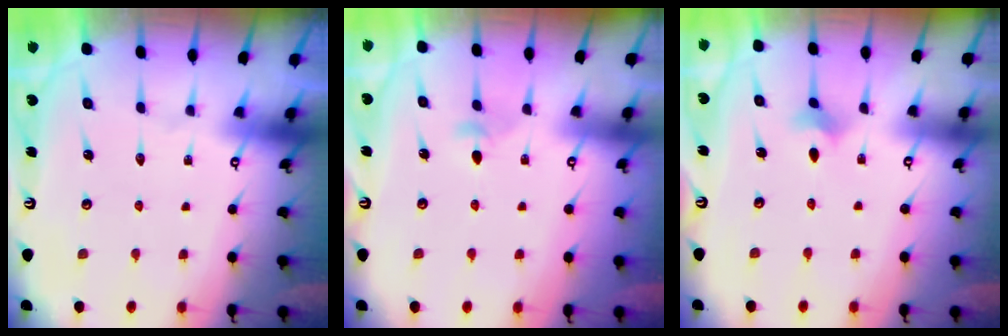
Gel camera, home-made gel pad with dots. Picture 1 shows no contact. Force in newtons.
{"total": 3.3, "press": 3.2, "slide": 0.7}
{"total": 2.6, "press": 2.6, "slide": 0.5}